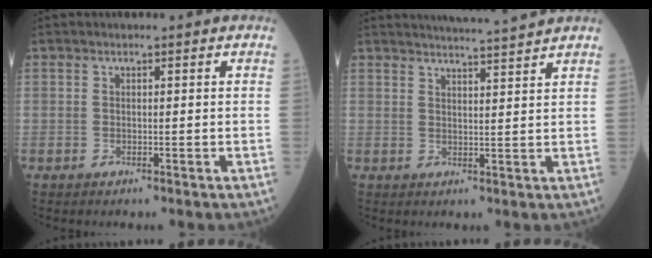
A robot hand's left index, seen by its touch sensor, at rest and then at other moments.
{"total": 8.2, "force": [7.7, -1.5, 2.5], "torque": [-0.039, 0.004, 0.103]}